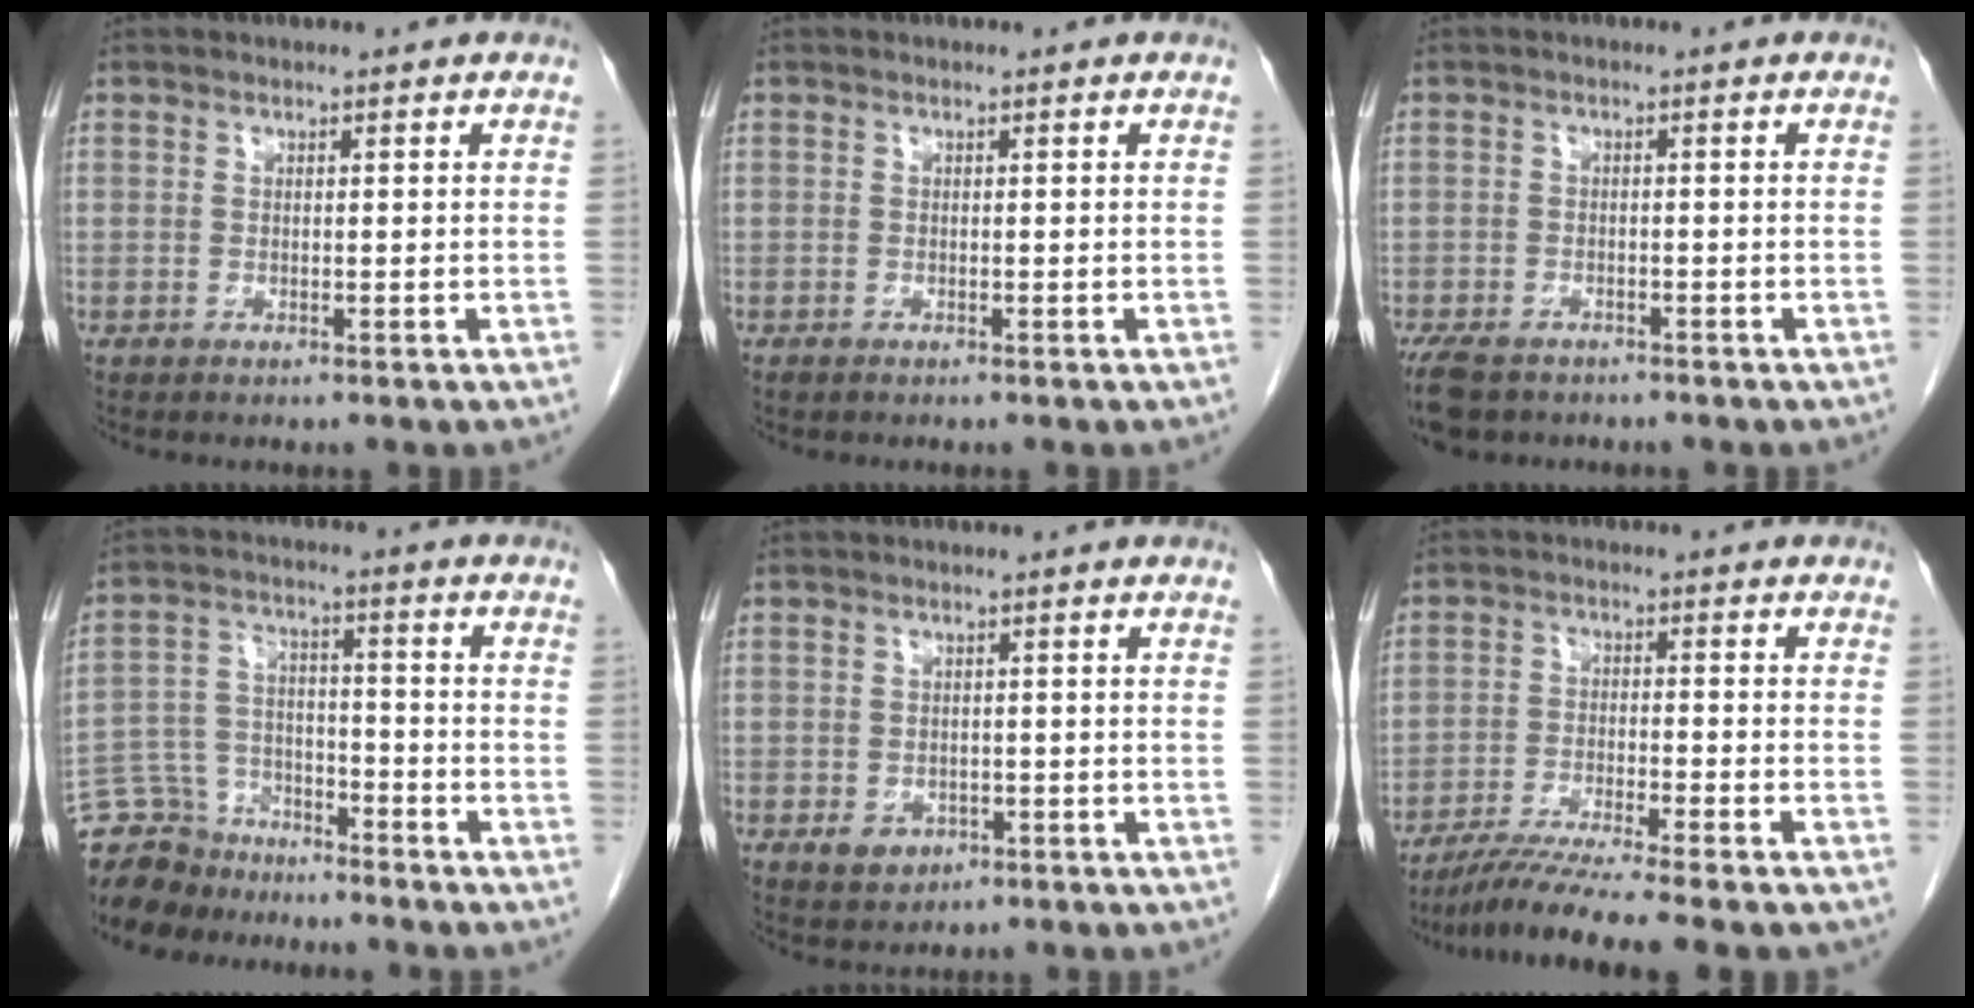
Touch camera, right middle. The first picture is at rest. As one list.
[{"total": 0.6, "force": [-0.4, 0.2, 0.3], "torque": [-0.009, -0.002, -0.005]}, {"total": 7.0, "force": [-5.2, 3.6, 3.1], "torque": [-0.062, -0.008, -0.081]}, {"total": 11.5, "force": [-10.3, 5.1, 0.4], "torque": [-0.021, 0.038, -0.181]}, {"total": 2.9, "force": [-1.2, 2.3, 1.2], "torque": [-0.019, 0.002, -0.007]}, {"total": 9.5, "force": [-8.0, -1.1, 5.2], "torque": [-0.081, -0.030, -0.132]}]